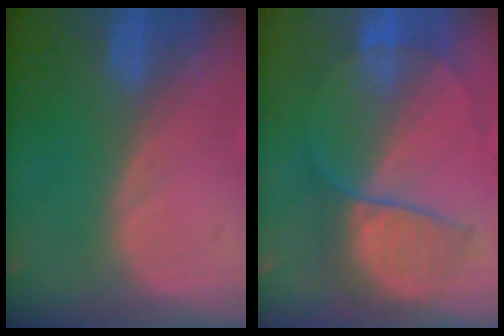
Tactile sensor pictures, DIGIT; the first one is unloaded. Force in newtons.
{"total": 6.2, "press": 6.1, "slide": 0.9}